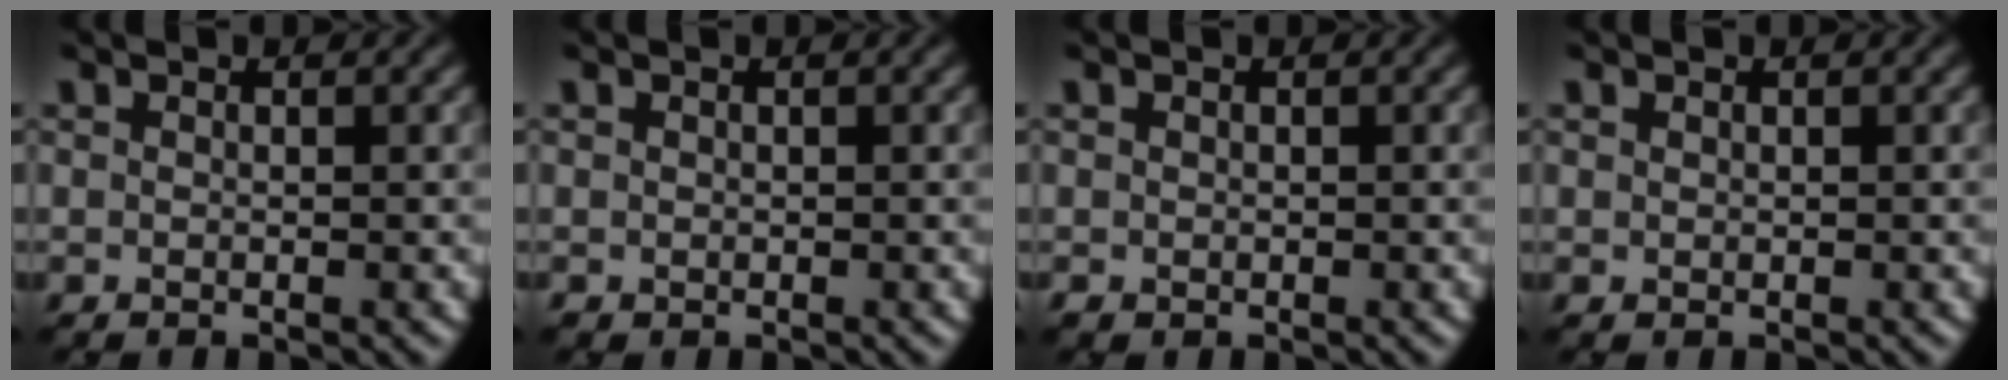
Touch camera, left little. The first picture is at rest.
{"total": 0.6, "force": [0.1, 0.6, 0.0], "torque": [0.006, -0.002, 0.002]}
{"total": 0.9, "force": [0.0, 0.9, 0.1], "torque": [0.002, -0.001, -0.001]}
{"total": 0.5, "force": [0.2, 0.5, 0.0], "torque": [0.003, -0.001, 0.007]}